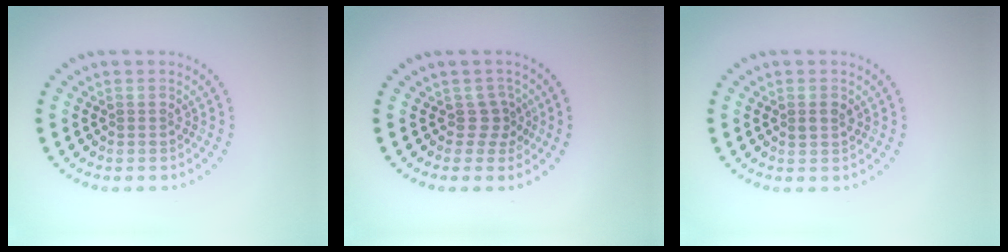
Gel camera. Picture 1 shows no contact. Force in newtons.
{"total": 1.9, "press": 1.3, "slide": 1.5}
{"total": 1.1, "press": 1.1, "slide": 0.1}